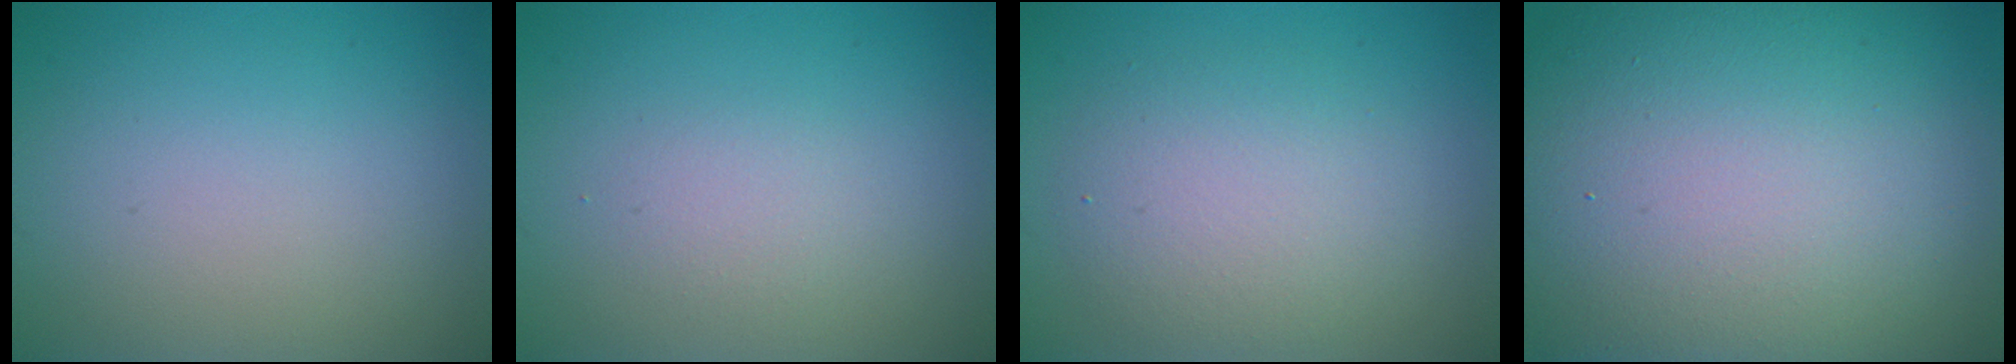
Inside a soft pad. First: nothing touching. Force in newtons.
{"total": 1.4, "press": 1.4, "slide": 0.1}
{"total": 2.6, "press": 2.6, "slide": 0.3}
{"total": 21.1, "press": 21.0, "slide": 1.3}